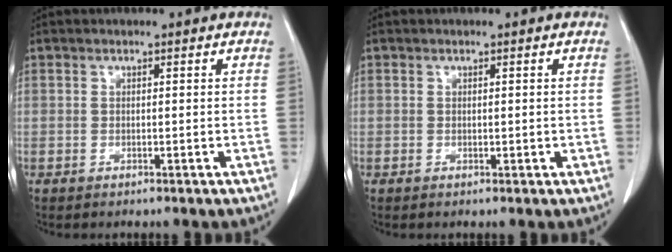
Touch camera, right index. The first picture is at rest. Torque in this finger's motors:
{"motor_torque": [-0.38, 0.67, -0.04, 0.00]}